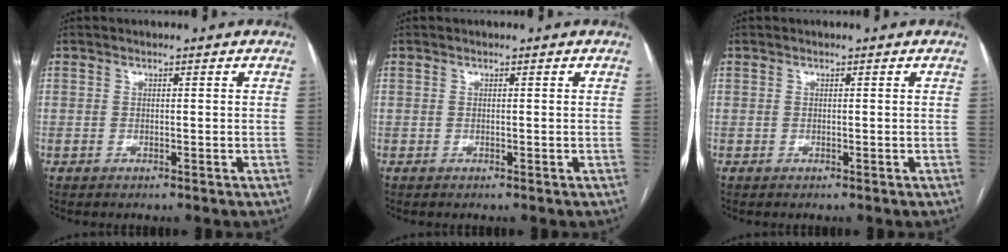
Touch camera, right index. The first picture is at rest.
{"total": 0.0}
{"total": 0.0}